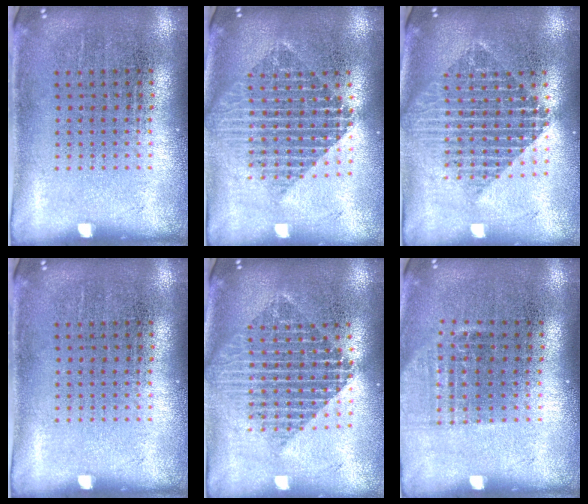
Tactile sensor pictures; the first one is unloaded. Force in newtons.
{"total": 2.1, "press": 1.7, "slide": 1.2}
{"total": 2.1, "press": 1.7, "slide": 1.2}
{"total": 0.0}
{"total": 2.1, "press": 1.7, "slide": 1.2}
{"total": 0.9, "press": 0.8, "slide": 0.4}